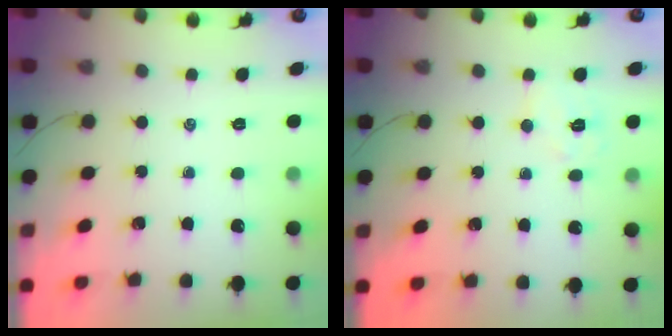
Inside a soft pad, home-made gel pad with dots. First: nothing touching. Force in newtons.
{"total": 6.1, "press": 6.0, "slide": 1.0}